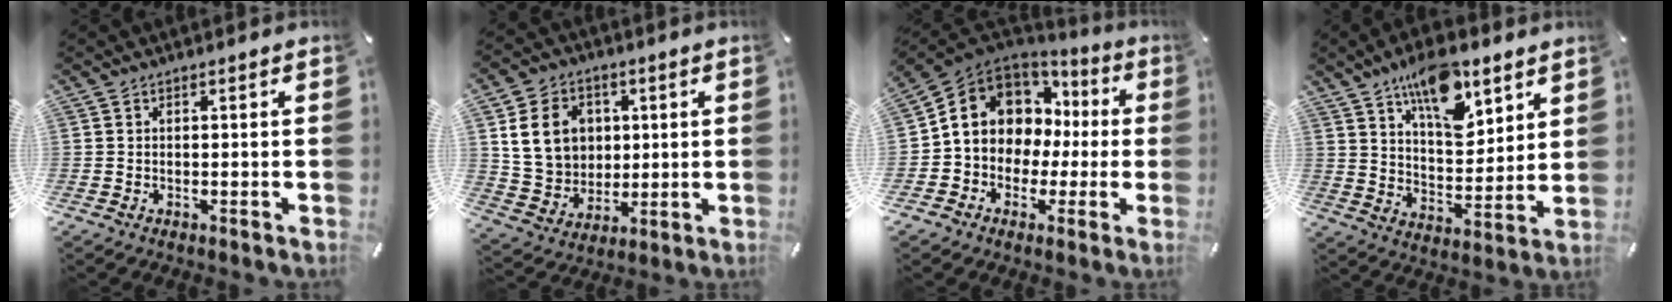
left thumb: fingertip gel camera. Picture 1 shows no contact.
{"total": 12.9, "force": [2.7, 11.1, 5.9], "torque": [-0.113, 0.008, 0.056]}
{"total": 10.4, "force": [1.2, 9.7, 3.5], "torque": [-0.077, -0.016, 0.027]}
{"total": 15.8, "force": [9.9, 7.7, 9.5], "torque": [-0.138, -0.054, 0.170]}